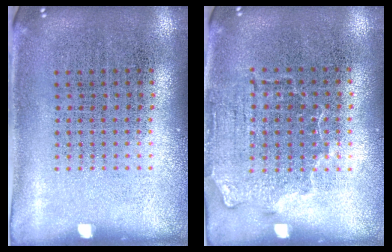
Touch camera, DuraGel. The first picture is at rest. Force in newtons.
{"total": 1.5, "press": 1.2, "slide": 0.8}